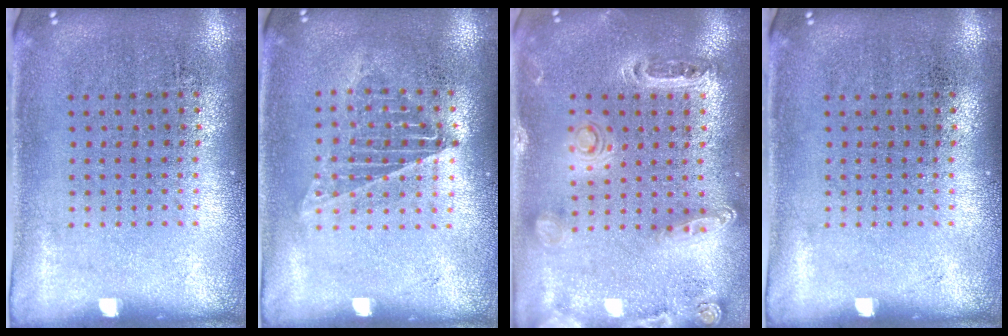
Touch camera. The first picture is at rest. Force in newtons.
{"total": 1.0, "press": 1.0, "slide": 0.2}
{"total": 1.4, "press": 1.3, "slide": 0.3}
{"total": 0.0}